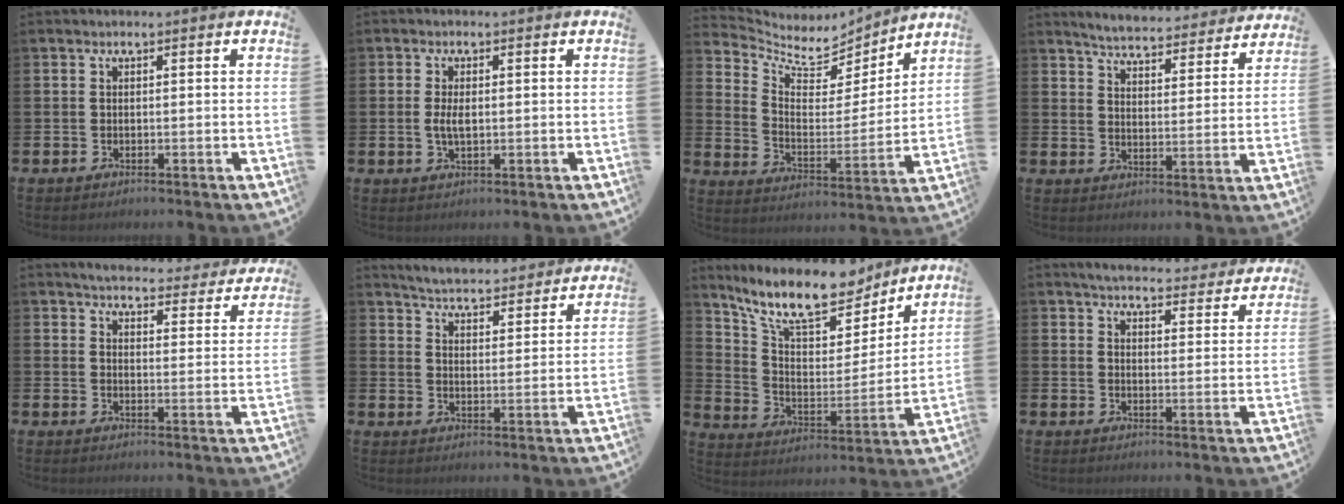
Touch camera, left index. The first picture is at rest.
{"total": 2.6, "force": [0.1, 1.2, 2.3], "torque": [-0.033, -0.002, -0.003]}
{"total": 6.7, "force": [5.9, 2.9, 1.5], "torque": [-0.059, -0.054, 0.098]}
{"total": 5.4, "force": [5.3, 0.3, 0.8], "torque": [-0.032, -0.041, 0.090]}
{"total": 4.1, "force": [4.0, 0.7, 0.7], "torque": [-0.028, -0.030, 0.065]}
{"total": 5.4, "force": [5.3, 0.4, 0.4], "torque": [-0.025, -0.044, 0.091]}
{"total": 13.0, "force": [11.2, 3.9, 5.2], "torque": [-0.129, -0.071, 0.196]}
{"total": 4.6, "force": [4.4, 0.7, 1.1], "torque": [-0.034, -0.031, 0.074]}